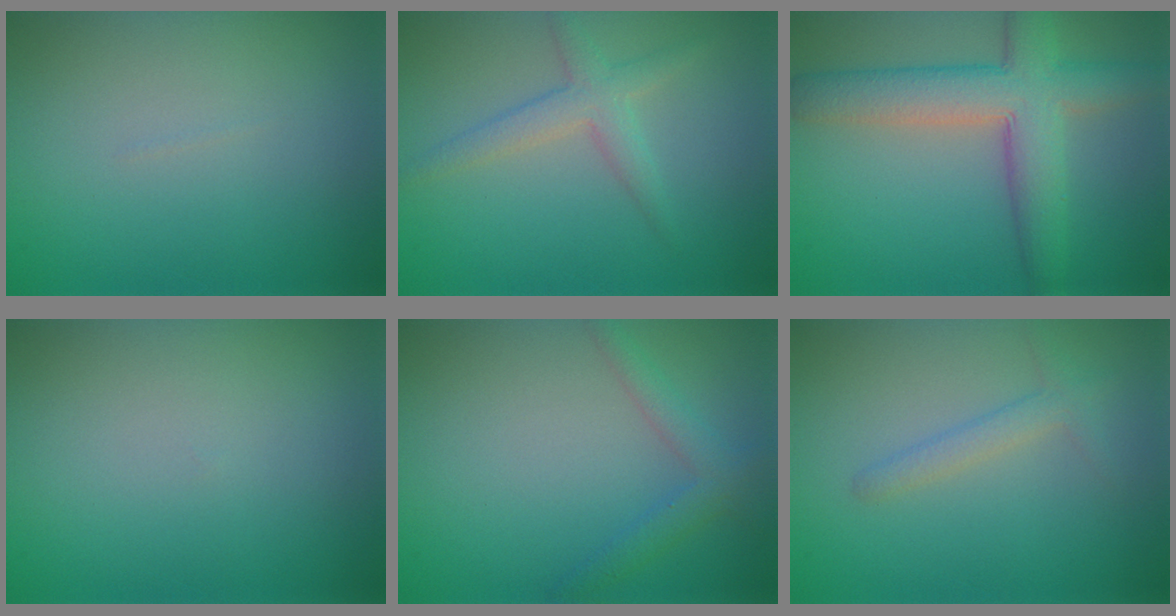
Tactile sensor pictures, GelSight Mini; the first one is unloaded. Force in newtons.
{"total": 2.6, "press": 2.6, "slide": 0.1}
{"total": 7.1, "press": 7.1, "slide": 0.3}
{"total": 0.0}
{"total": 2.3, "press": 2.3, "slide": 0.2}
{"total": 1.7, "press": 1.7, "slide": 0.1}